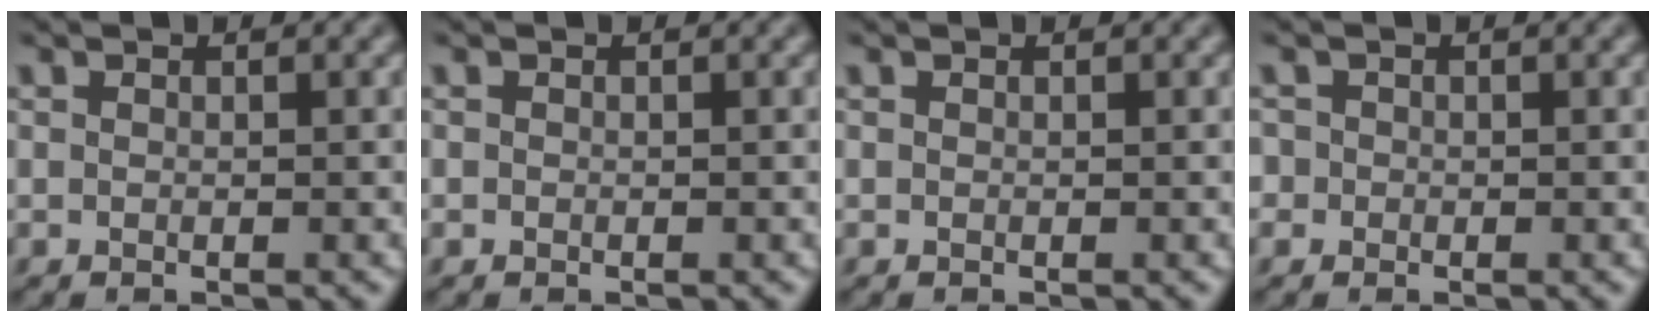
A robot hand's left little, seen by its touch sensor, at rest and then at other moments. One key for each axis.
{"total": 0.0}
{"total": 0.0}
{"total": 1.3, "fx": 0.0, "fy": 1.3, "fz": 0.4, "tx": -0.001, "ty": 0.008, "tz": -0.003}